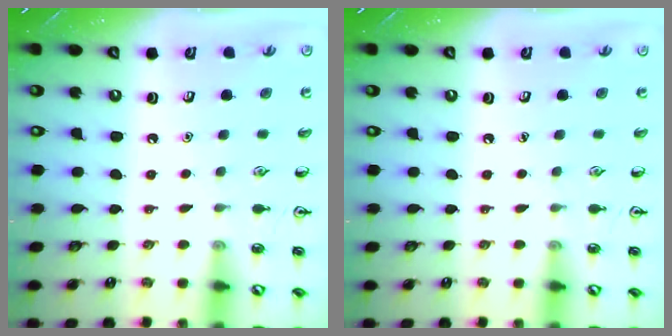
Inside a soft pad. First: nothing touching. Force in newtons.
{"total": 0.0}